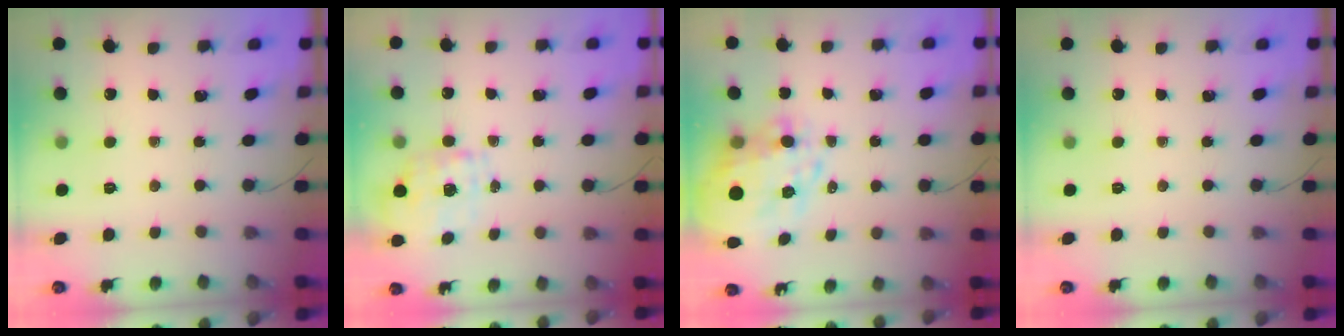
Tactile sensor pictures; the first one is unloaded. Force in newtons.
{"total": 1.7, "press": 1.6, "slide": 0.5}
{"total": 12.2, "press": 12.0, "slide": 2.2}
{"total": 0.0}